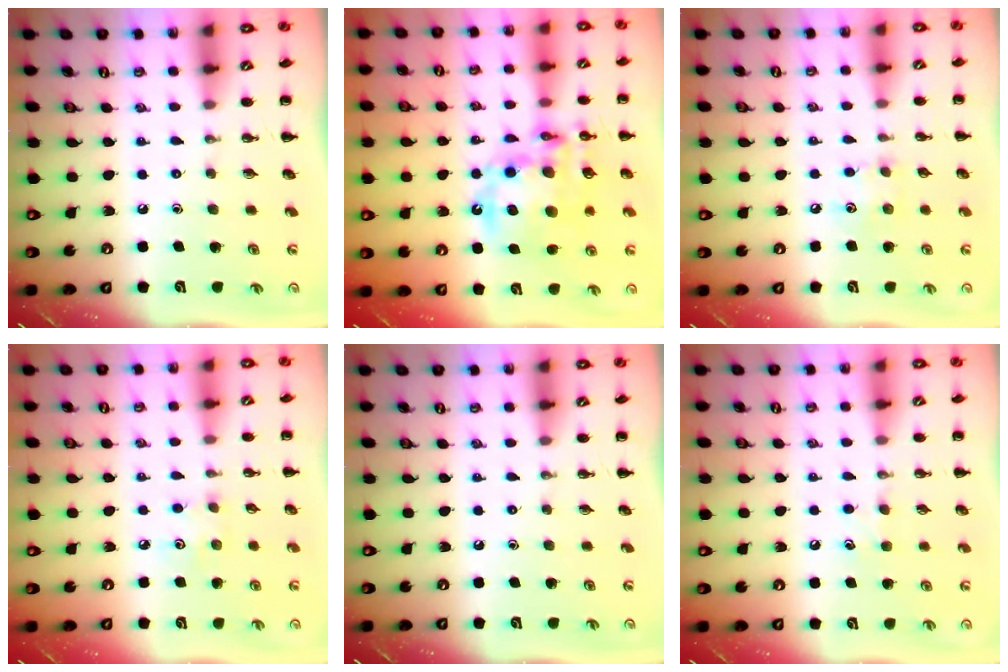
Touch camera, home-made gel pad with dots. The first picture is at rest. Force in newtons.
{"total": 17.7, "press": 17.3, "slide": 4.0}
{"total": 7.2, "press": 7.1, "slide": 1.2}
{"total": 3.9, "press": 3.8, "slide": 0.9}
{"total": 0.0}
{"total": 4.9, "press": 4.7, "slide": 1.4}